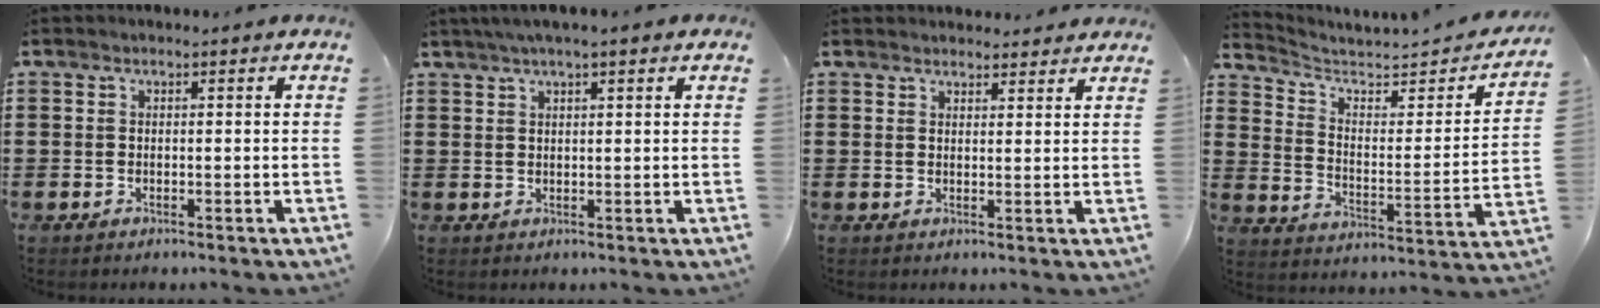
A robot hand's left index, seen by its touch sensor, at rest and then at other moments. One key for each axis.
{"total": 2.6, "fx": 1.8, "fy": 0.1, "fz": 1.8, "tx": -0.038, "ty": 0.005, "tz": 0.033}
{"total": 2.3, "fx": 2.3, "fy": 0.4, "fz": 0.0, "tx": -0.005, "ty": -0.003, "tz": 0.045}
{"total": 3.9, "fx": 3.3, "fy": 1.2, "fz": 1.7, "tx": -0.056, "ty": -0.027, "tz": 0.048}